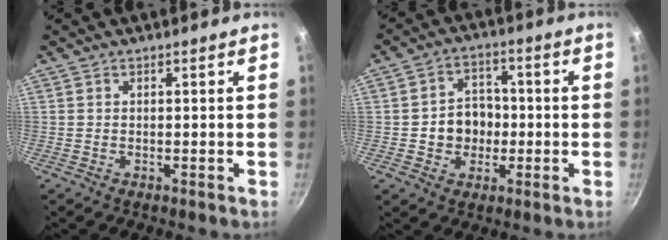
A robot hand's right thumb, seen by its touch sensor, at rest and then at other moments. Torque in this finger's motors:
{"motor_torque": [-0.20, 0.29, 0.06, 0.01, 0.05]}